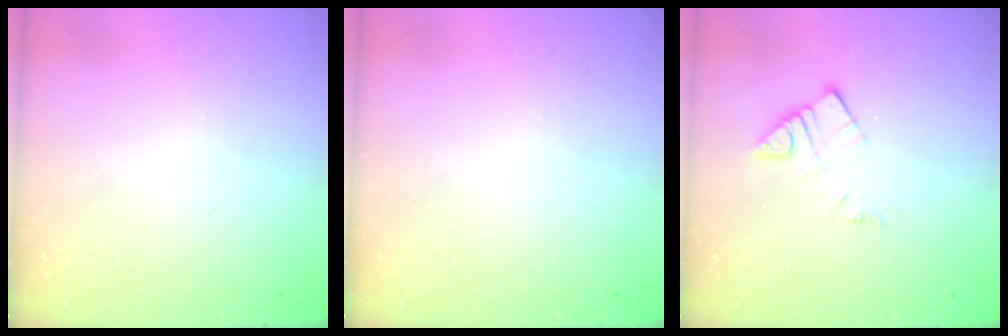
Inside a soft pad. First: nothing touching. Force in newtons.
{"total": 0.0}
{"total": 4.4, "press": 4.4, "slide": 0.2}